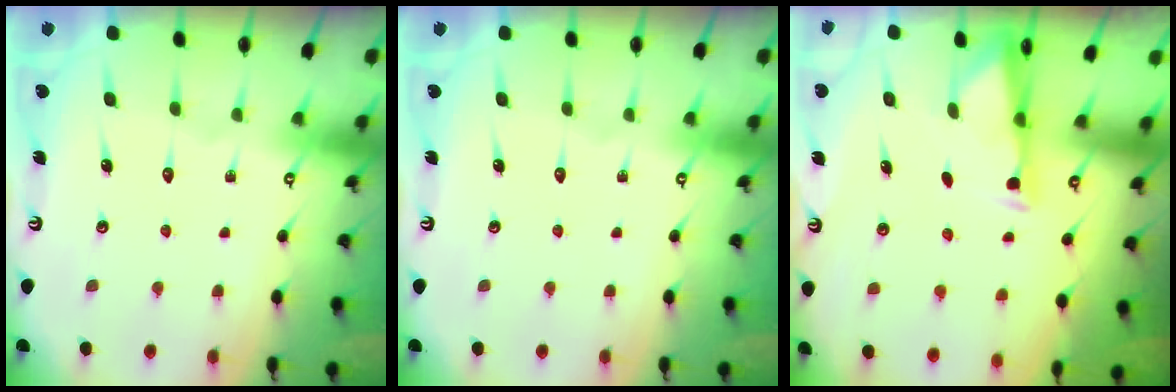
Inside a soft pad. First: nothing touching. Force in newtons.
{"total": 0.0}
{"total": 3.1, "press": 3.1, "slide": 0.4}